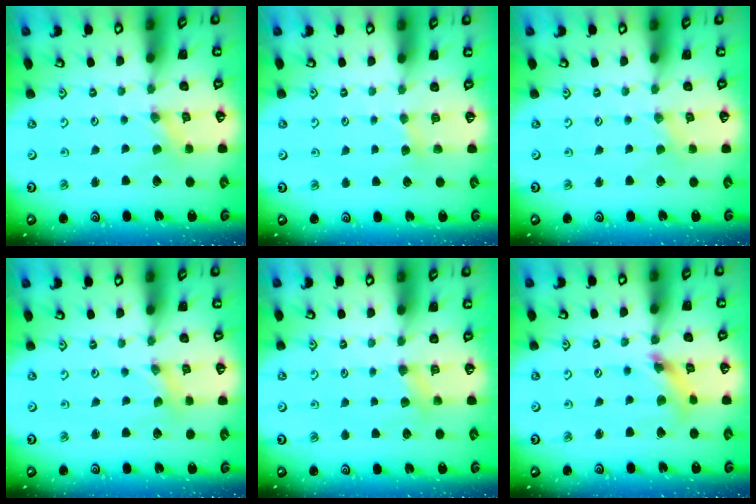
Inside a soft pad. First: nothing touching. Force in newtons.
{"total": 2.9, "press": 2.9, "slide": 0.4}
{"total": 0.0}
{"total": 0.0}
{"total": 3.8, "press": 3.7, "slide": 0.7}
{"total": 7.7, "press": 7.6, "slide": 0.7}